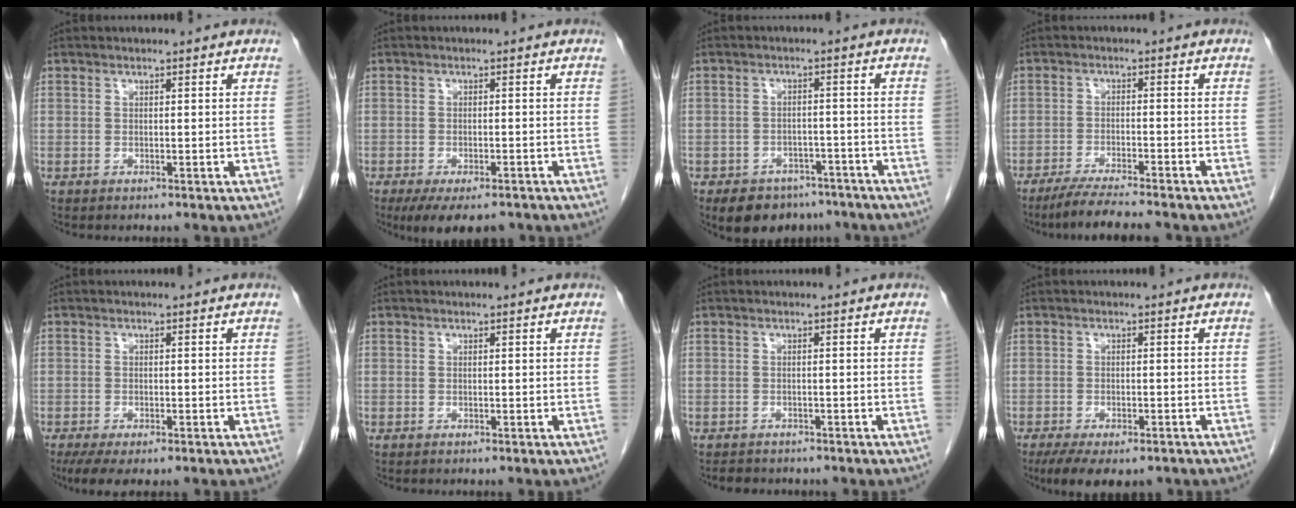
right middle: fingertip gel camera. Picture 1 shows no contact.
{"total": 8.7, "force": [-6.5, 3.1, 4.8], "torque": [-0.067, -0.010, -0.094]}
{"total": 8.2, "force": [-6.2, 4.9, 2.2], "torque": [-0.024, 0.008, -0.085]}
{"total": 8.0, "force": [-6.8, 0.1, 4.1], "torque": [-0.064, -0.021, -0.113]}
{"total": 5.6, "force": [-3.9, 1.8, 3.7], "torque": [-0.059, -0.015, -0.060]}
{"total": 0.0}
{"total": 3.2, "force": [-2.8, 1.4, 0.8], "torque": [-0.021, -0.003, -0.034]}
{"total": 8.8, "force": [-6.3, 3.4, 5.1], "torque": [-0.076, -0.011, -0.093]}